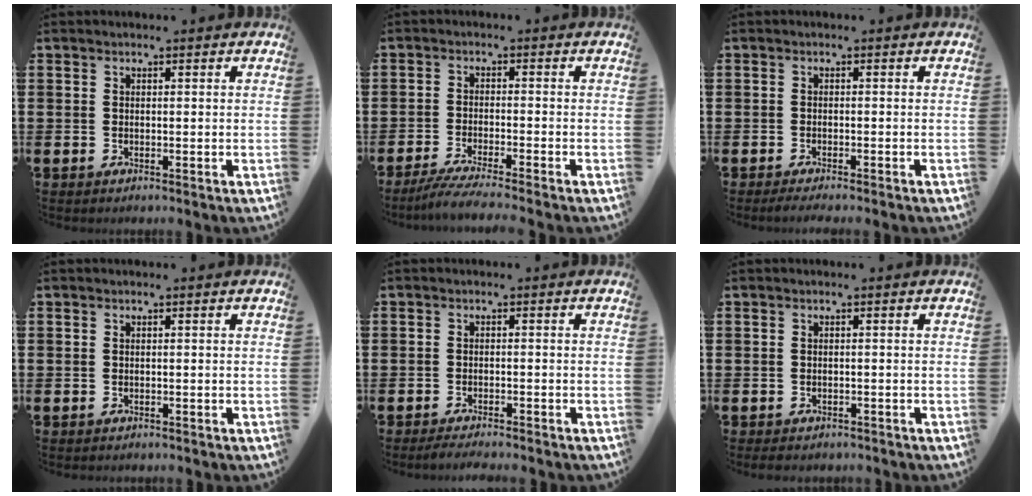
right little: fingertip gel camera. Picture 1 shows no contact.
{"total": 3.4, "force": [-2.6, -0.2, 2.1], "torque": [-0.040, -0.009, -0.048]}
{"total": 0.9, "force": [-0.6, 0.0, 0.6], "torque": [-0.010, -0.001, -0.013]}
{"total": 0.0}
{"total": 1.4, "force": [-1.2, 0.0, 0.6], "torque": [-0.011, 0.002, -0.024]}
{"total": 0.8, "force": [-0.7, 0.2, 0.2], "torque": [-0.007, 0.000, -0.015]}